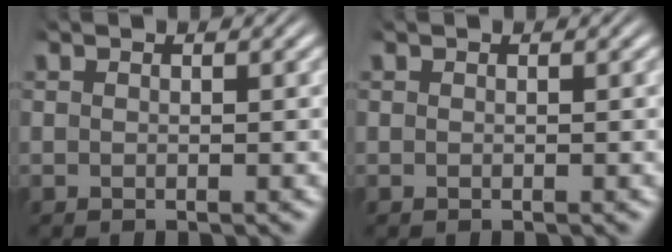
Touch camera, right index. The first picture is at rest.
{"total": 0.0}